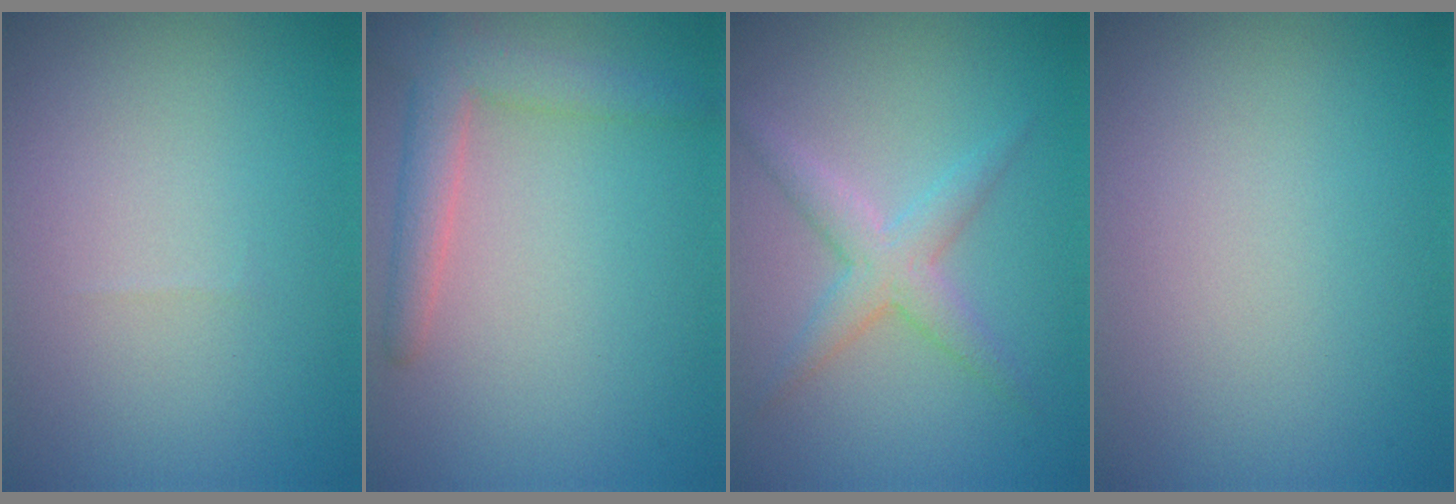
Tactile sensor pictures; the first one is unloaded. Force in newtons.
{"total": 3.4, "press": 3.4, "slide": 0.4}
{"total": 2.9, "press": 2.9, "slide": 0.0}
{"total": 0.0}